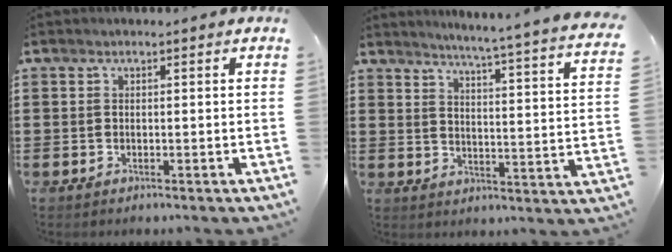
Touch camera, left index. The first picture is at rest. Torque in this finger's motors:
{"motor_torque": [1.15, -0.98, 0.22, 0.13]}